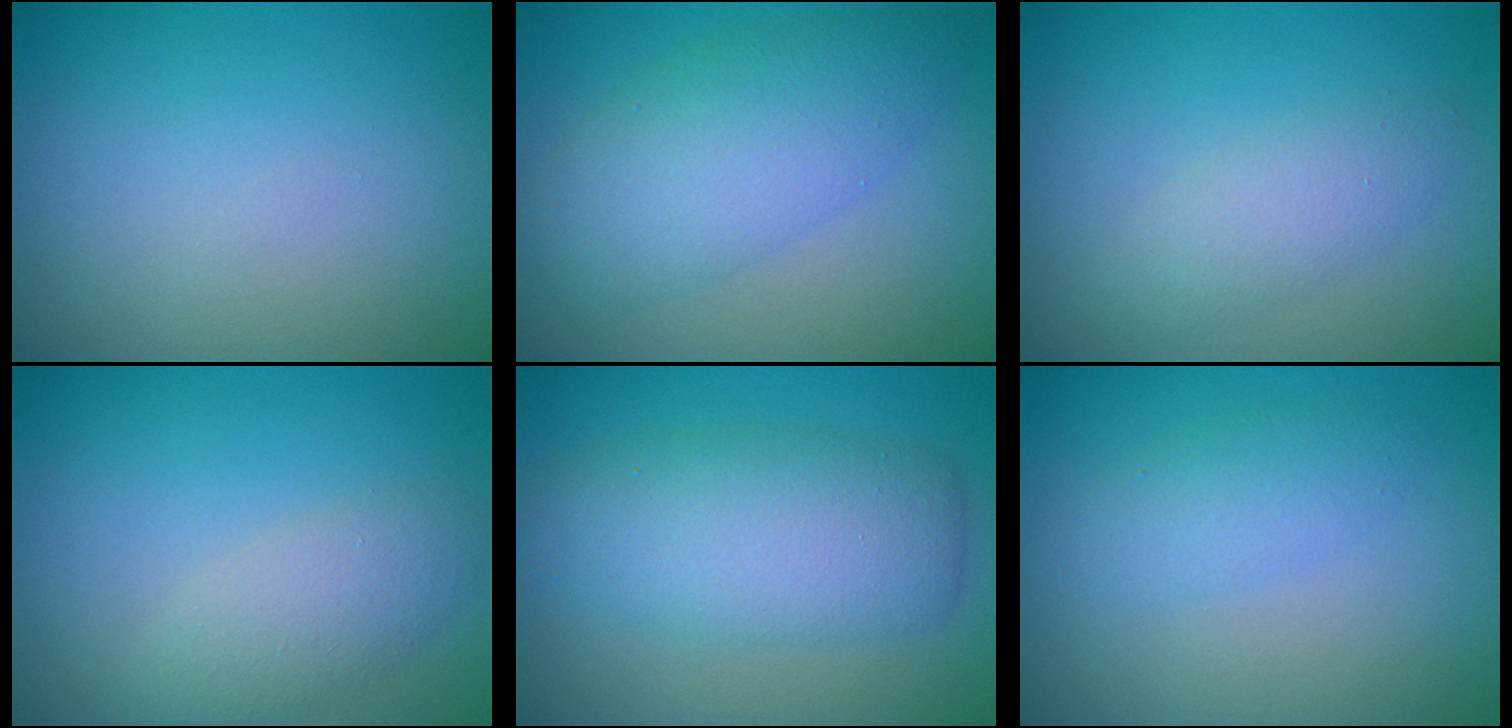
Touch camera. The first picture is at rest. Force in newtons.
{"total": 5.6, "press": 5.6, "slide": 0.4}
{"total": 2.2, "press": 2.2, "slide": 0.2}
{"total": 2.8, "press": 2.8, "slide": 0.1}
{"total": 5.8, "press": 5.8, "slide": 0.2}
{"total": 2.1, "press": 2.1, "slide": 0.1}